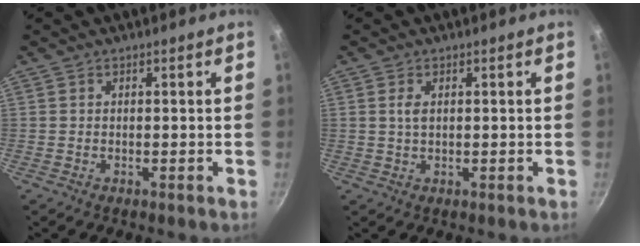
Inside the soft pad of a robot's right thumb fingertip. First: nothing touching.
{"total": 2.2, "force": [0.6, 1.2, 1.7], "torque": [-0.032, -0.003, 0.012]}